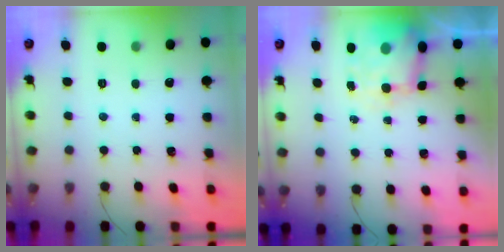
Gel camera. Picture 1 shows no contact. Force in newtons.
{"total": 6.7, "press": 6.5, "slide": 1.4}